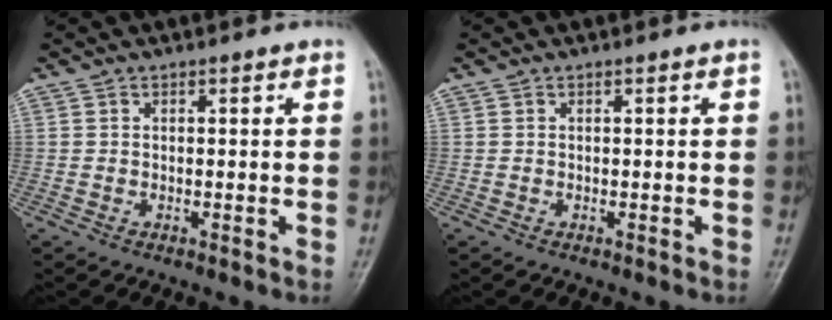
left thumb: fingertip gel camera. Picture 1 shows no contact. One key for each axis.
{"total": 0.0}